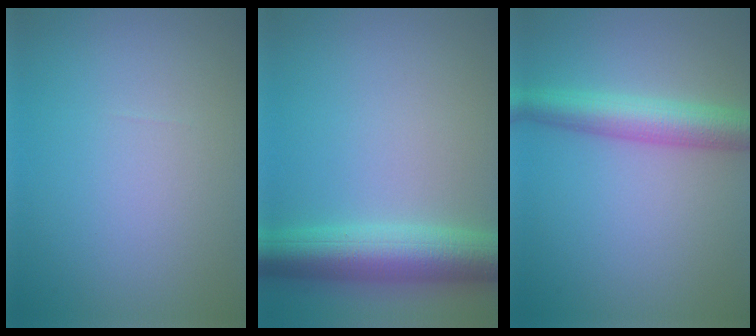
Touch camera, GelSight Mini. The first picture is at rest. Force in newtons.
{"total": 6.6, "press": 6.6, "slide": 0.1}
{"total": 4.6, "press": 4.6, "slide": 0.0}